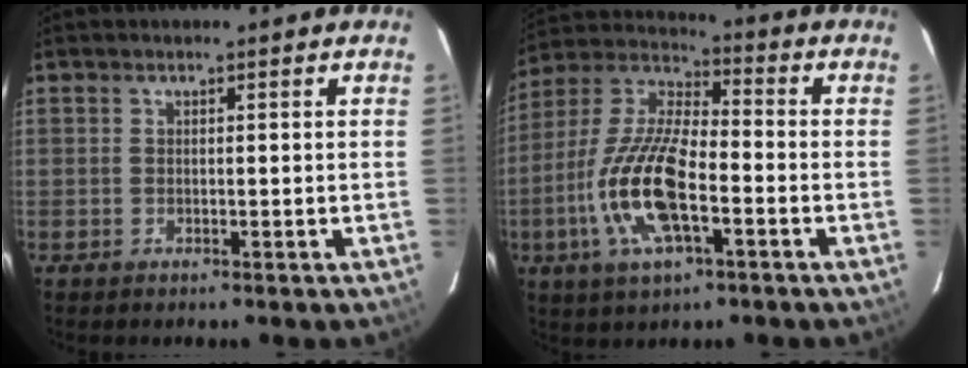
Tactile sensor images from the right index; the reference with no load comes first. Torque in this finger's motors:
{"motor_torque": [1.95, -0.19, 0.73, 0.21]}